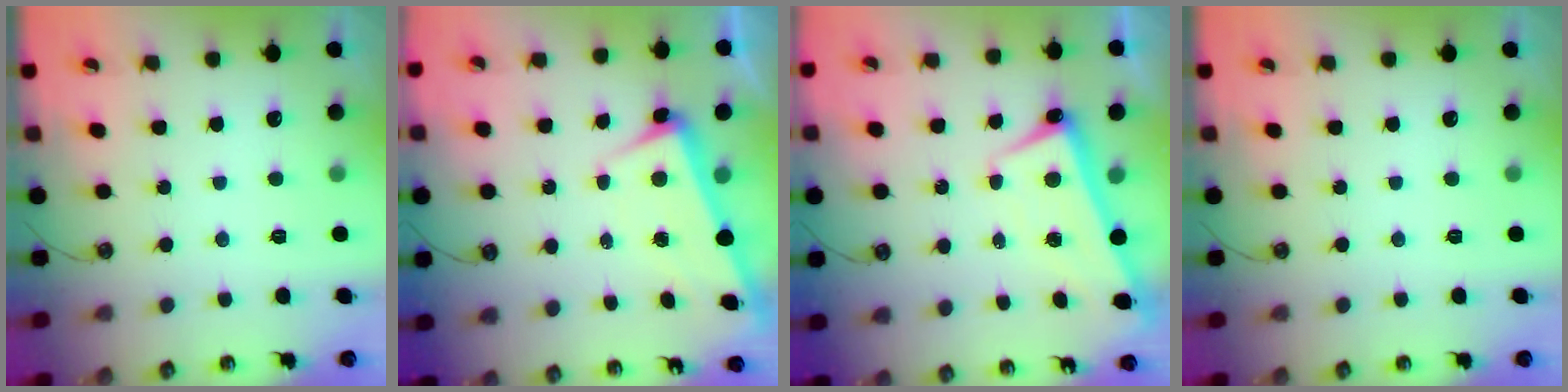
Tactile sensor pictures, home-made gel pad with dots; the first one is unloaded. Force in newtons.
{"total": 3.1, "press": 3.0, "slide": 0.9}
{"total": 2.8, "press": 2.7, "slide": 0.7}
{"total": 0.0}